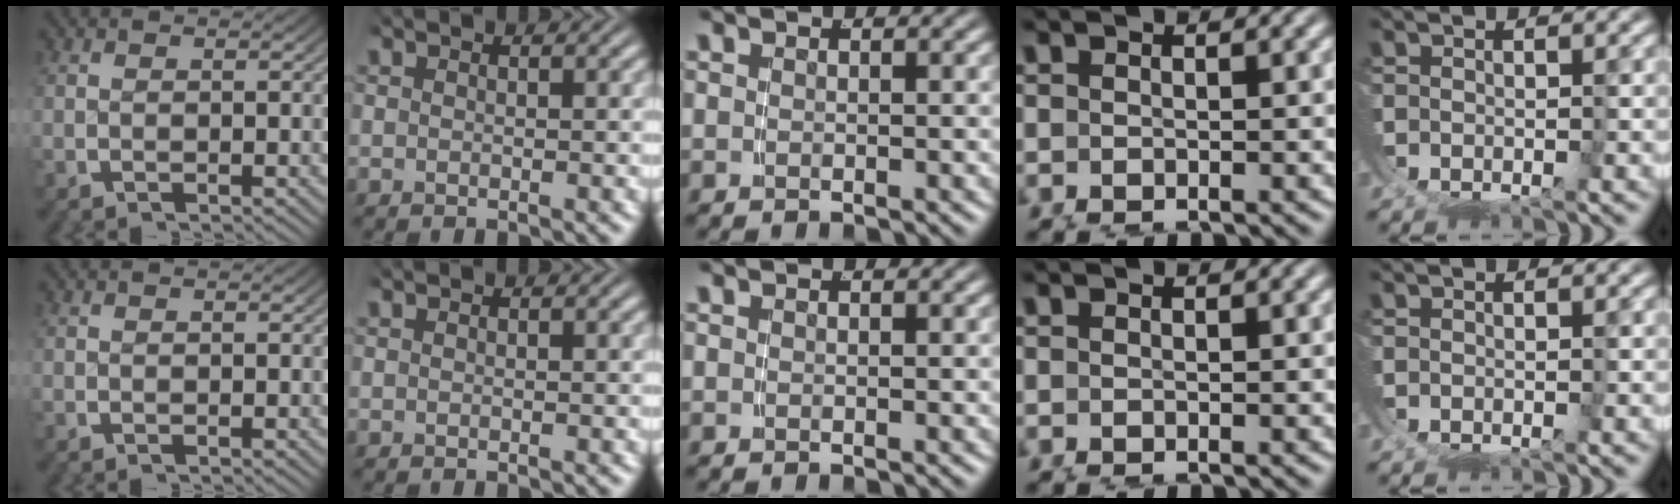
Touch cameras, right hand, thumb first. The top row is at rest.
{}